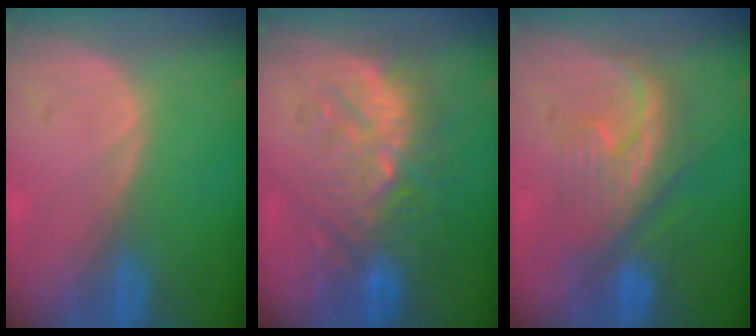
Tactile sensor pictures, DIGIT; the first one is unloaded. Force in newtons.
{"total": 9.8, "press": 9.5, "slide": 2.3}
{"total": 8.0, "press": 7.9, "slide": 1.1}